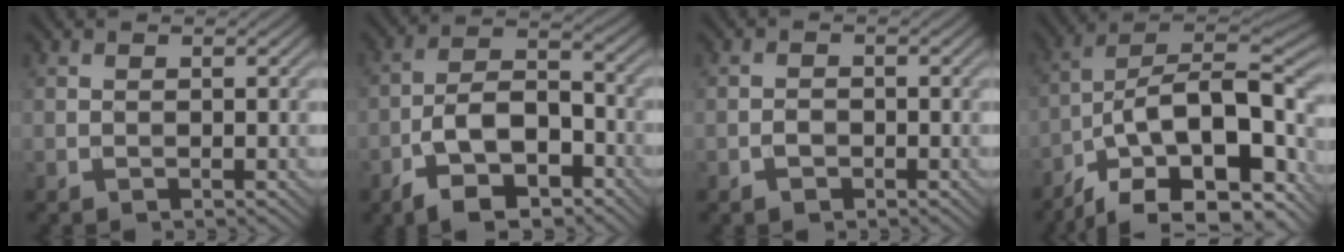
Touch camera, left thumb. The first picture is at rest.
{"total": 10.0, "force": [-5.5, 4.8, 6.9], "torque": [-0.127, -0.001, -0.109]}
{"total": 1.5, "force": [-0.8, 1.0, 0.7], "torque": [-0.011, 0.001, -0.018]}
{"total": 17.8, "force": [-9.8, 8.1, 12.4], "torque": [-0.216, -0.012, -0.165]}